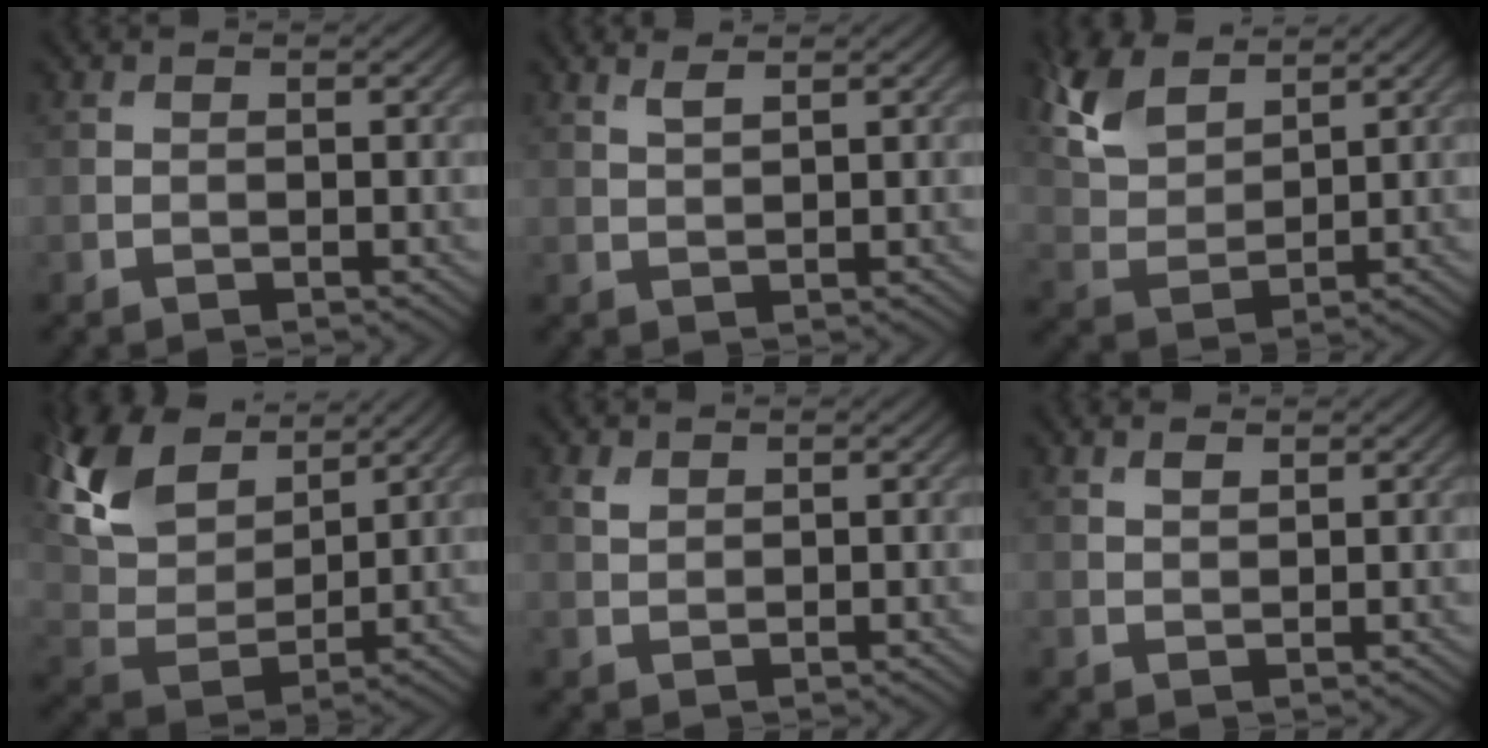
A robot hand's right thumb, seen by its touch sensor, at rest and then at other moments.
{"total": 1.7, "force": [1.3, 0.3, 1.0], "torque": [-0.027, 0.001, 0.029]}
{"total": 8.5, "force": [5.8, 4.0, 4.8], "torque": [-0.133, 0.010, 0.125]}
{"total": 12.9, "force": [8.3, 6.4, 7.5], "torque": [-0.212, 0.030, 0.157]}
{"total": 1.2, "force": [0.9, 0.6, 0.6], "torque": [-0.018, -0.001, 0.020]}
{"total": 1.4, "force": [1.0, 0.5, 0.8], "torque": [-0.021, 0.000, 0.022]}